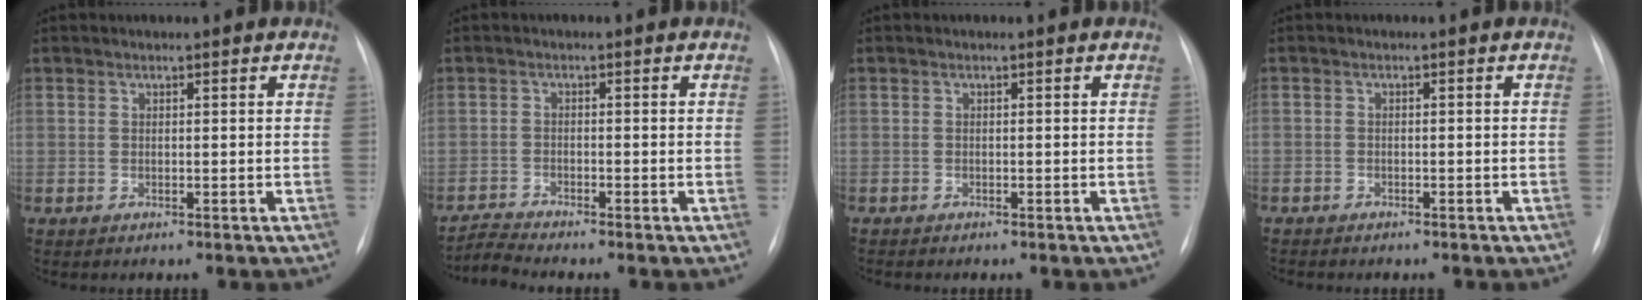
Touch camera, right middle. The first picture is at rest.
{"total": 2.8, "force": [-2.5, -1.1, -0.5], "torque": [0.003, -0.020, -0.051]}
{"total": 0.8, "force": [-0.7, 0.3, 0.2], "torque": [-0.006, 0.001, -0.013]}
{"total": 2.6, "force": [-2.1, 1.2, 0.8], "torque": [-0.015, 0.002, -0.025]}